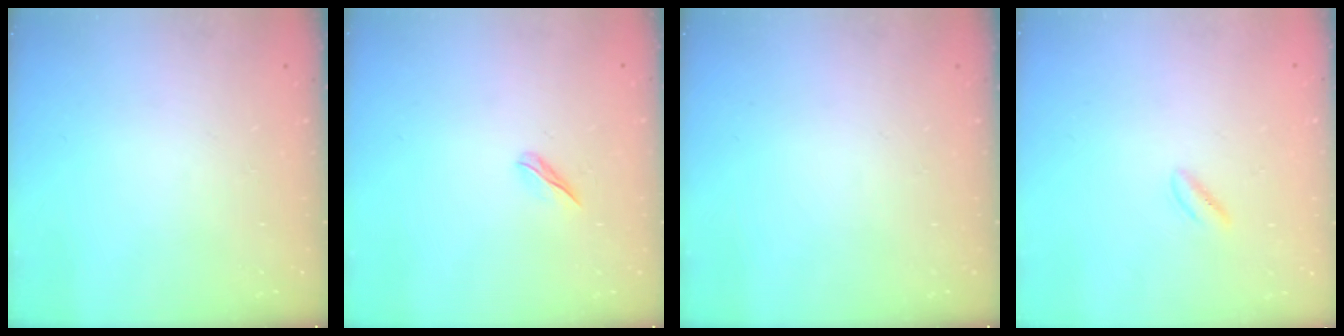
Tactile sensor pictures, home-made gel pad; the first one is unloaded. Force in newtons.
{"total": 2.5, "press": 2.4, "slide": 0.8}
{"total": 0.0}
{"total": 1.5, "press": 1.3, "slide": 0.8}